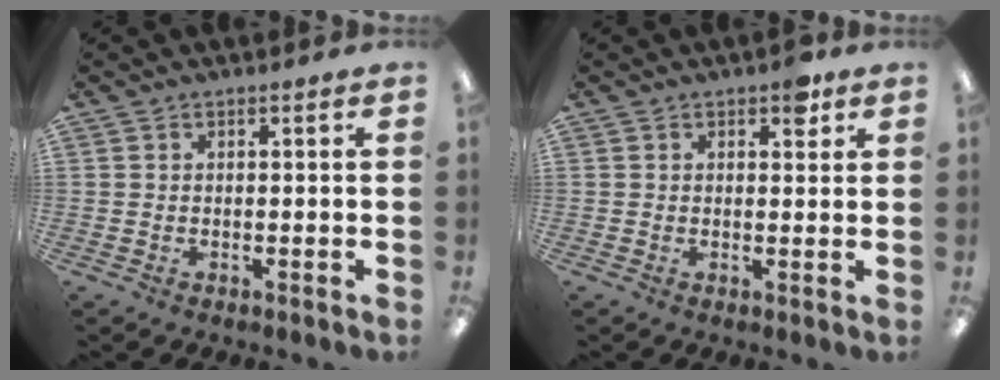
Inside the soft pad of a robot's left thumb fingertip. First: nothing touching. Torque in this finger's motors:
{"motor_torque": [0.32, 0.12, 0.37, -0.14, 0.02]}